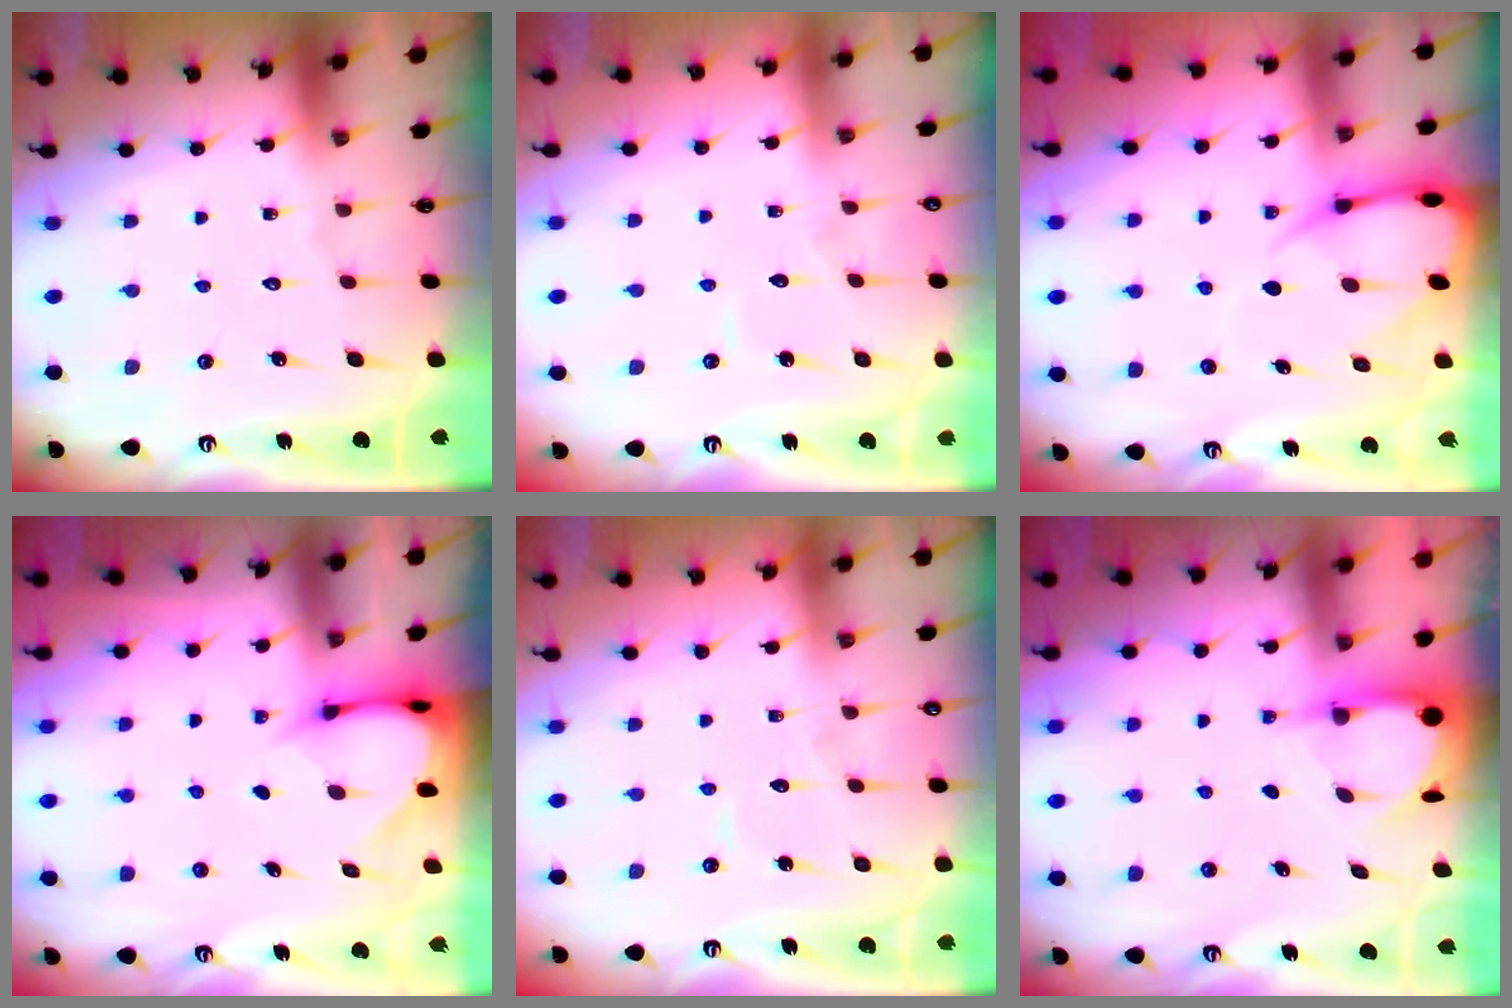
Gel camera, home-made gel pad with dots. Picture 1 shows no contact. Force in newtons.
{"total": 3.2, "press": 3.1, "slide": 0.4}
{"total": 8.2, "press": 8.2, "slide": 0.9}
{"total": 3.5, "press": 3.5, "slide": 0.2}
{"total": 3.3, "press": 3.3, "slide": 0.2}
{"total": 4.0, "press": 4.0, "slide": 0.3}